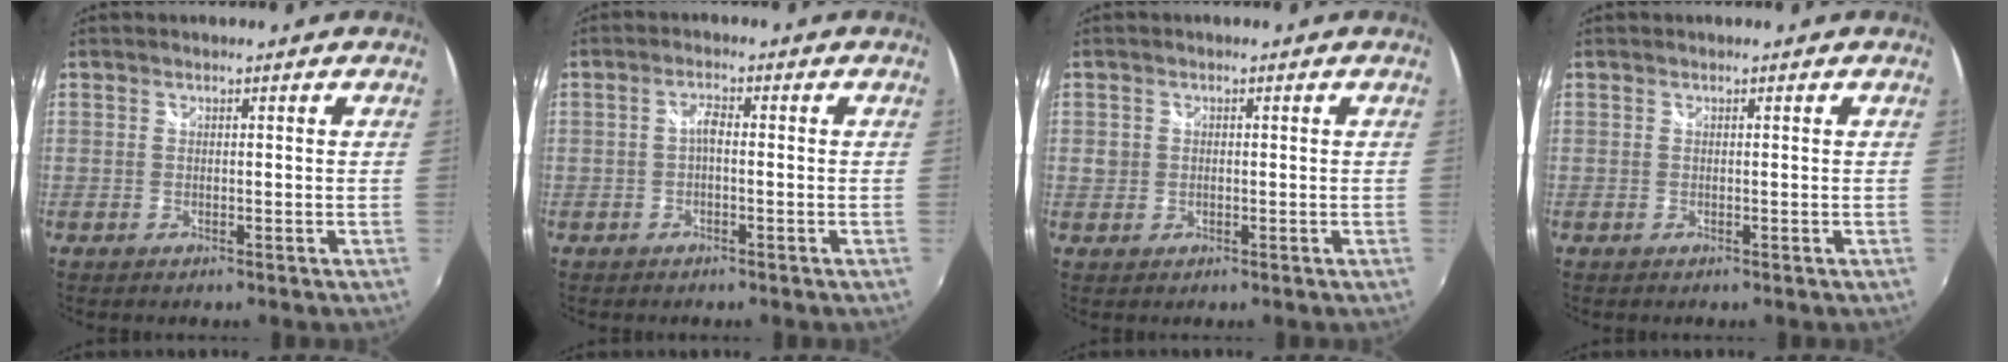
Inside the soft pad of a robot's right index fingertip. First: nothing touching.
{"total": 1.8, "force": [-0.5, 0.6, 1.6], "torque": [-0.033, 0.006, -0.011]}
{"total": 2.3, "force": [-0.1, 2.1, 0.9], "torque": [-0.015, 0.003, -0.003]}
{"total": 0.0}